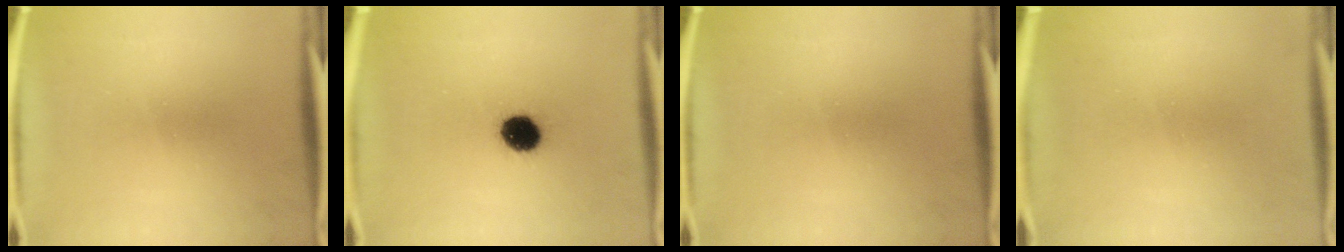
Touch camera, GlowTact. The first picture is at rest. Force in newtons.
{"total": 8.1}
{"total": 0.0}
{"total": 1.1}